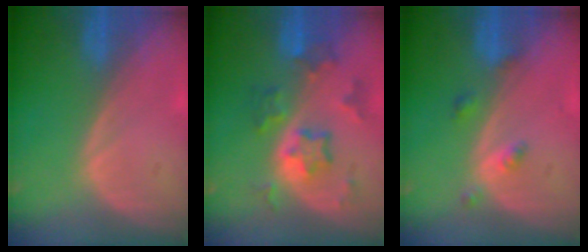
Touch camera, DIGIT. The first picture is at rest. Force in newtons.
{"total": 7.2, "press": 6.5, "slide": 3.1}
{"total": 2.5, "press": 2.5, "slide": 0.2}